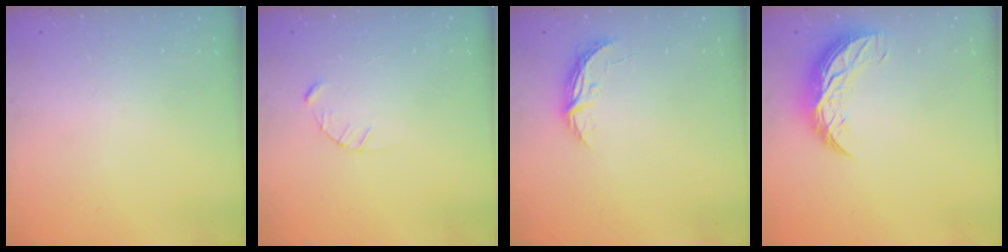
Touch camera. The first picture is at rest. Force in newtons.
{"total": 2.4, "press": 2.4, "slide": 0.3}
{"total": 4.6, "press": 4.6, "slide": 0.4}
{"total": 9.9, "press": 9.9, "slide": 0.5}